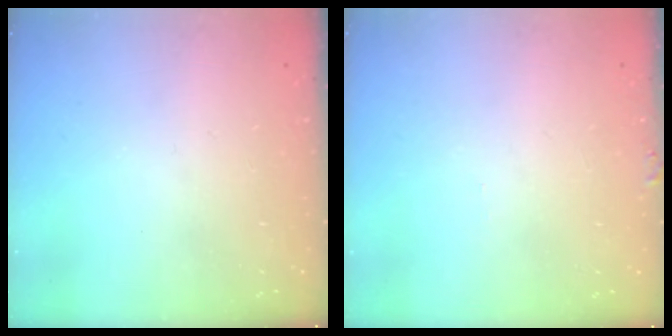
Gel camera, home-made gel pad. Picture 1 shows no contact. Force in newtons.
{"total": 3.6, "press": 3.6, "slide": 0.3}